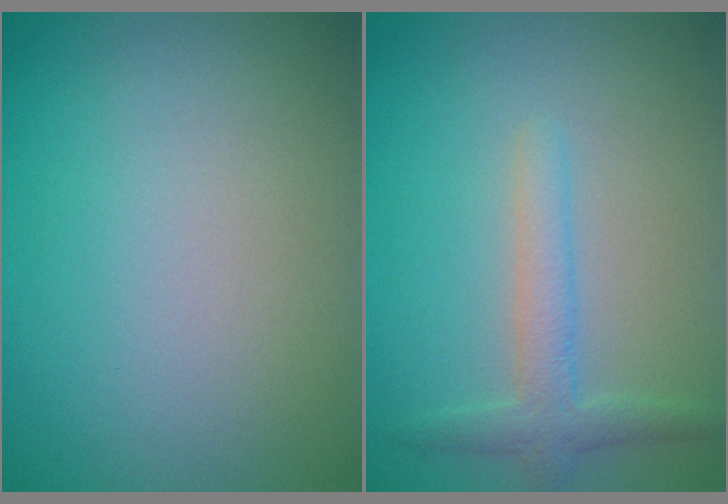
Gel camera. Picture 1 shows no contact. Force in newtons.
{"total": 2.5, "press": 2.5, "slide": 0.1}